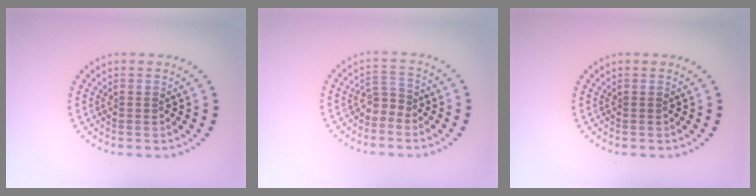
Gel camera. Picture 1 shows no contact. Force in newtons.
{"total": 1.7, "press": 1.1, "slide": 1.3}
{"total": 0.0}